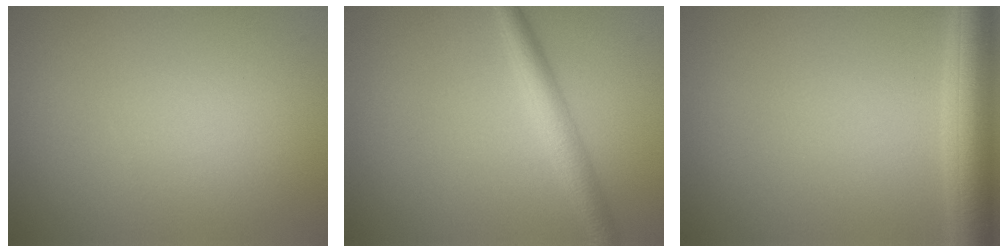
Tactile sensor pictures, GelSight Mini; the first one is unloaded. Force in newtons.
{"total": 2.9, "press": 2.9, "slide": 0.1}
{"total": 5.1, "press": 5.1, "slide": 0.2}